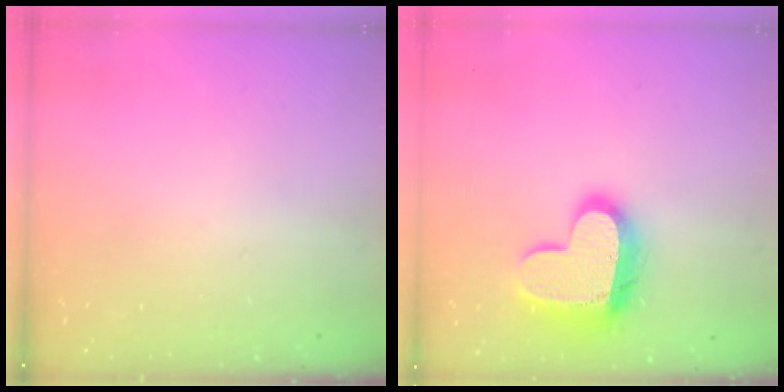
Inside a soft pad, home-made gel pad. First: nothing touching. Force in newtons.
{"total": 16.2, "press": 16.2, "slide": 1.4}